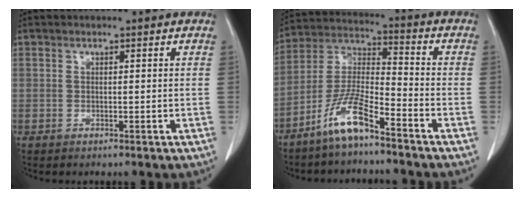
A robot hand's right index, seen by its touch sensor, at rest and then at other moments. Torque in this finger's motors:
{"motor_torque": [1.22, -0.91, 0.29, 0.14]}